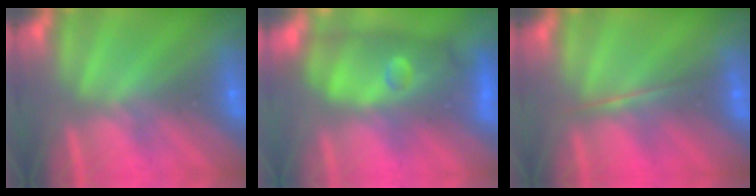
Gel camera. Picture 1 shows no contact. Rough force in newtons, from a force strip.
{"total": 7.6}
{"total": 1.6}